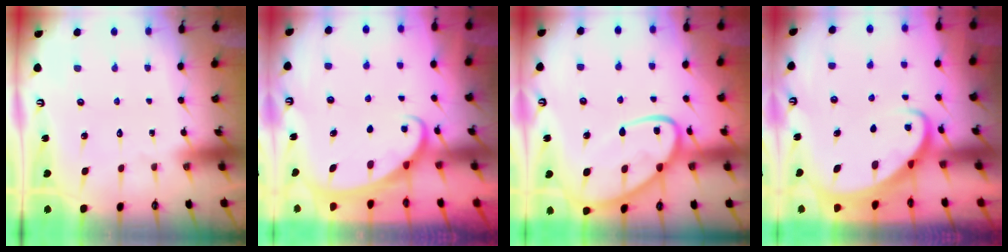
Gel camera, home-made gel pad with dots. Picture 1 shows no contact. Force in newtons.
{"total": 2.3, "press": 2.2, "slide": 0.4}
{"total": 12.1, "press": 12.1, "slide": 1.0}
{"total": 3.3, "press": 3.3, "slide": 0.4}